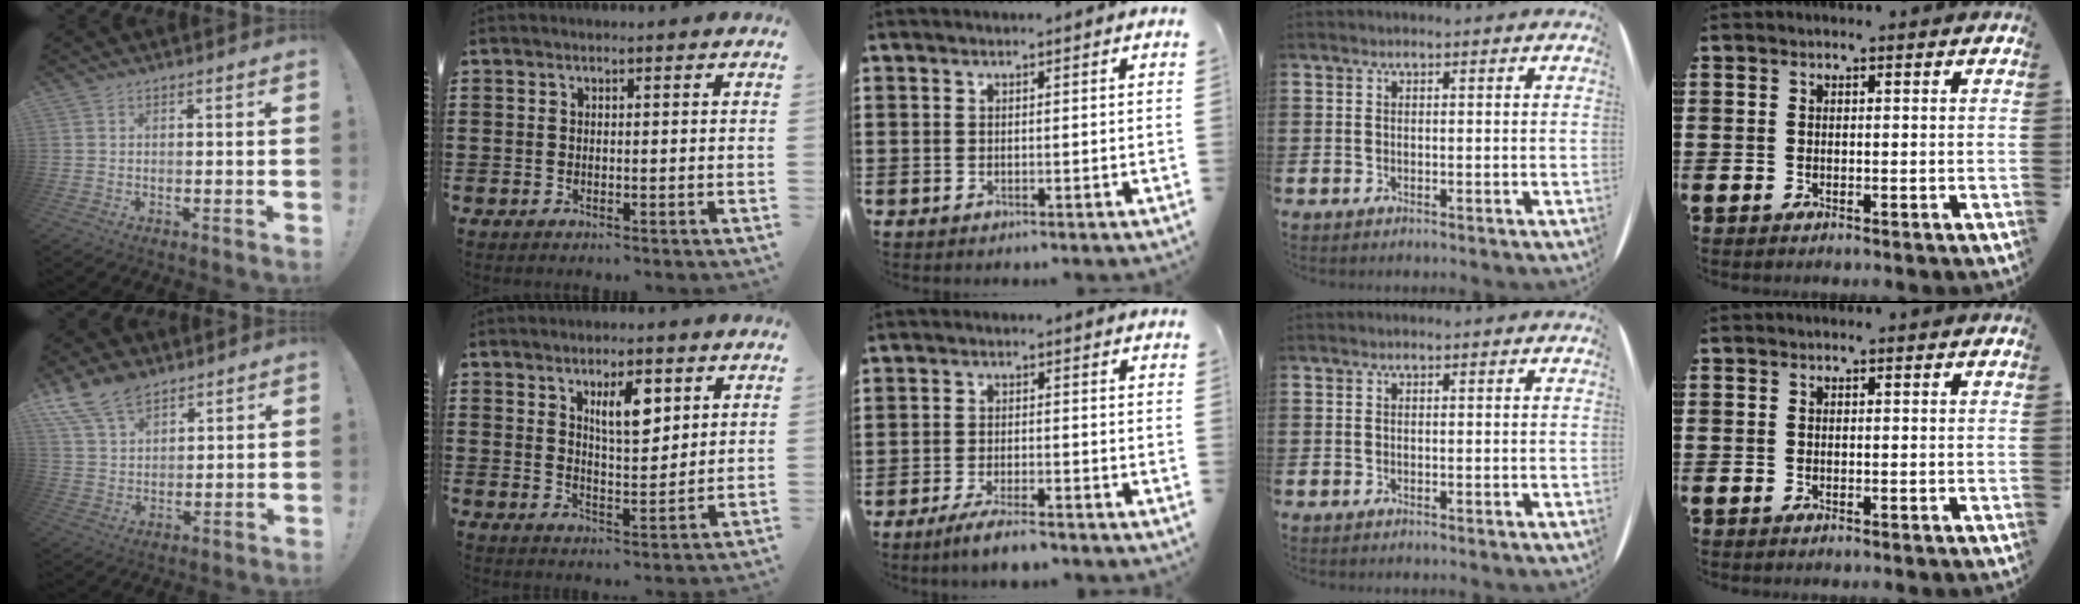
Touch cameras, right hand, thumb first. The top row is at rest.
{"thumb": {"total": 11.4, "force": [8.5, 6.1, 4.6], "torque": [-0.096, -0.043, 0.168]}, "index": {"total": 6.0, "force": [3.0, 2.3, 4.6], "torque": [-0.075, -0.002, 0.046]}, "middle": {"total": 3.9, "force": [-3.3, 0.2, 2.0], "torque": [-0.040, -0.005, -0.063]}}